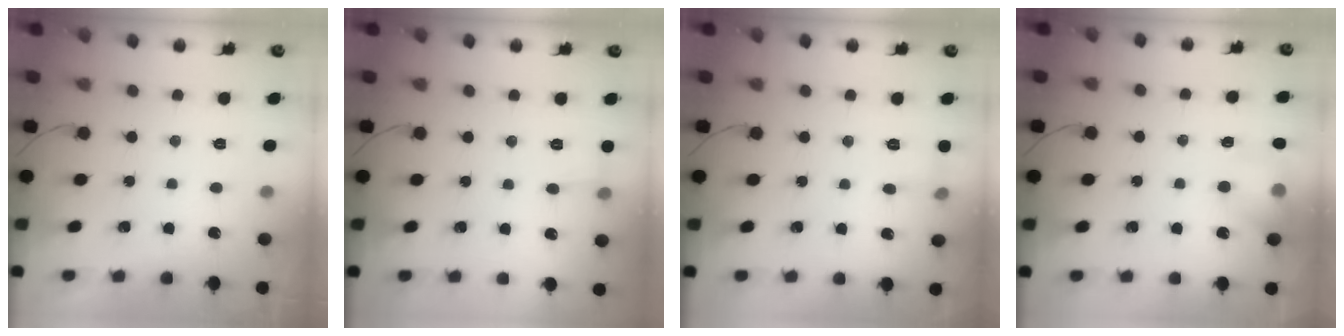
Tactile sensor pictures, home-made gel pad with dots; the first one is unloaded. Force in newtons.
{"total": 6.2, "press": 6.0, "slide": 1.5}
{"total": 4.7, "press": 4.5, "slide": 1.4}
{"total": 11.1, "press": 10.9, "slide": 1.9}